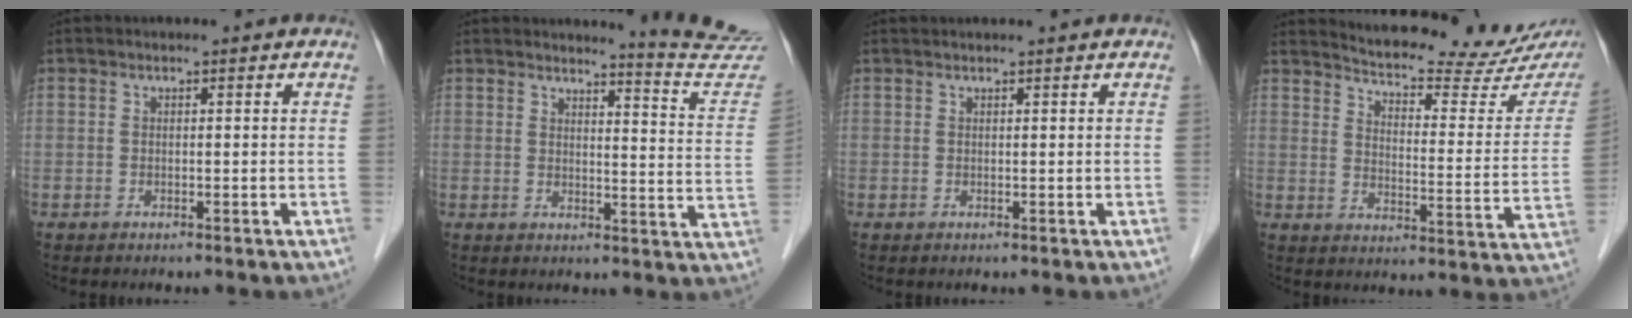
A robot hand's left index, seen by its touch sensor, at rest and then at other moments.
{"total": 11.2, "force": [11.1, -1.7, 0.0], "torque": [-0.009, -0.110, 0.114]}
{"total": 2.0, "force": [1.9, -0.1, 0.7], "torque": [-0.006, 0.024, 0.030]}
{"total": 20.2, "force": [18.6, 2.4, 7.6], "torque": [-0.104, -0.065, 0.224]}